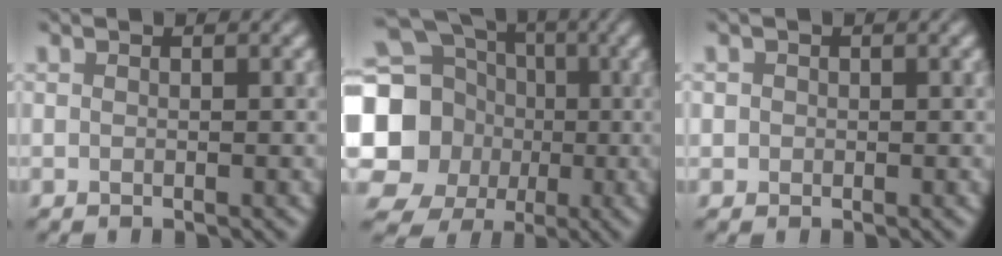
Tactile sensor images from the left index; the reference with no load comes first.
{"total": 18.5, "force": [-0.9, 17.3, 6.5], "torque": [-0.171, -0.004, -0.055]}
{"total": 0.9, "force": [0.3, 0.9, 0.0], "torque": [0.009, -0.001, -0.003]}